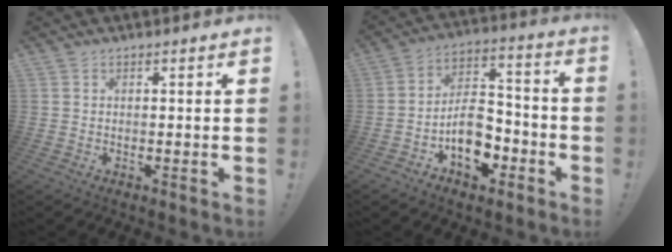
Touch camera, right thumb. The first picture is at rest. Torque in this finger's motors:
{"motor_torque": [1.07, 0.33, 0.10, 0.45, -0.06]}